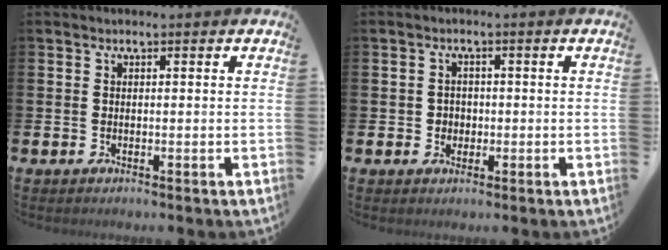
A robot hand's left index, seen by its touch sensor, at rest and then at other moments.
{"total": 1.8, "force": [-0.1, 1.8, 0.3], "torque": [-0.003, 0.006, -0.007]}